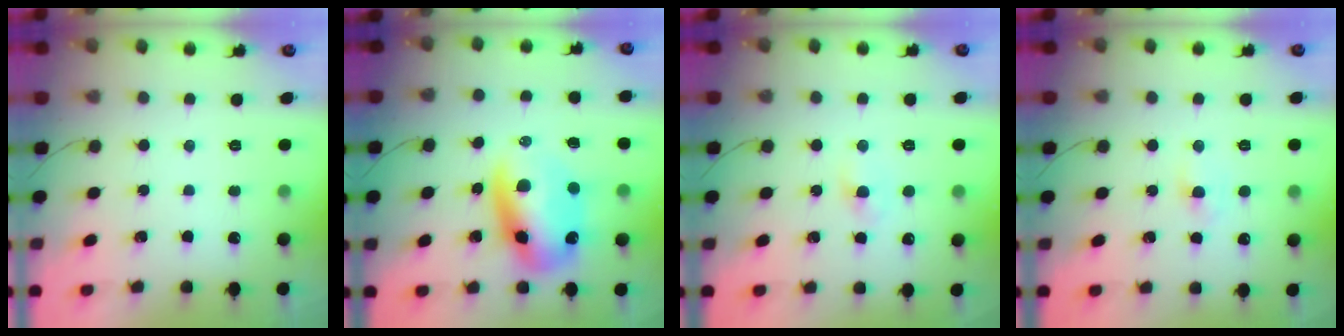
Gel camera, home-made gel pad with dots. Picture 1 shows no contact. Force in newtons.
{"total": 12.8, "press": 12.3, "slide": 3.3}
{"total": 2.2, "press": 1.9, "slide": 1.1}
{"total": 2.4, "press": 2.2, "slide": 0.9}